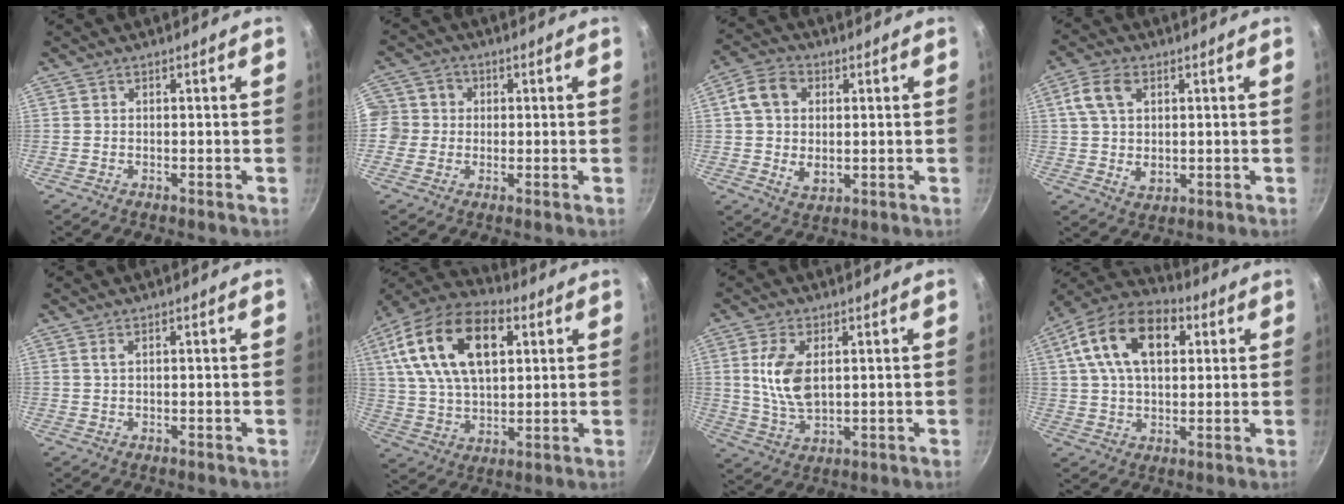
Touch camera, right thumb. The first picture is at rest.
{"total": 7.2, "force": [0.4, 7.0, 1.6], "torque": [-0.013, 0.017, 0.003]}
{"total": 10.2, "force": [1.5, 7.5, 6.9], "torque": [-0.105, 0.002, 0.027]}
{"total": 9.1, "force": [2.2, 6.0, 6.5], "torque": [-0.119, -0.001, 0.046]}
{"total": 0.9, "force": [0.5, 0.3, 0.7], "torque": [-0.016, 0.004, 0.011]}
{"total": 22.0, "force": [6.9, 12.5, 16.7], "torque": [-0.297, 0.005, 0.117]}
{"total": 9.3, "force": [1.9, 5.0, 7.6], "torque": [-0.151, -0.012, 0.044]}
{"total": 17.8, "force": [5.3, 10.7, 13.2], "torque": [-0.221, 0.013, 0.082]}